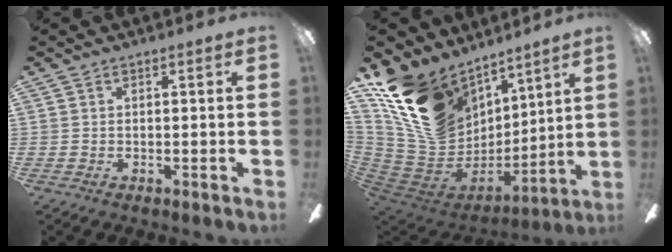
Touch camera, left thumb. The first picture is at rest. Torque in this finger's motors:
{"motor_torque": [3.35, 1.66, 1.17, -1.60, 0.61]}